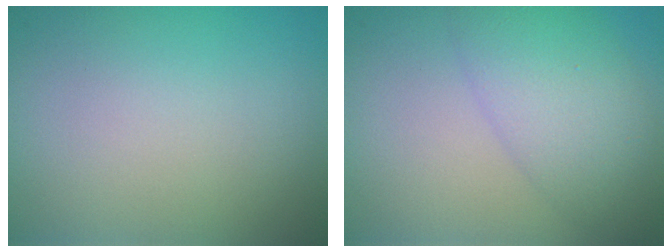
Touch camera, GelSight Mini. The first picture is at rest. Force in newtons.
{"total": 6.2, "press": 6.2, "slide": 0.2}